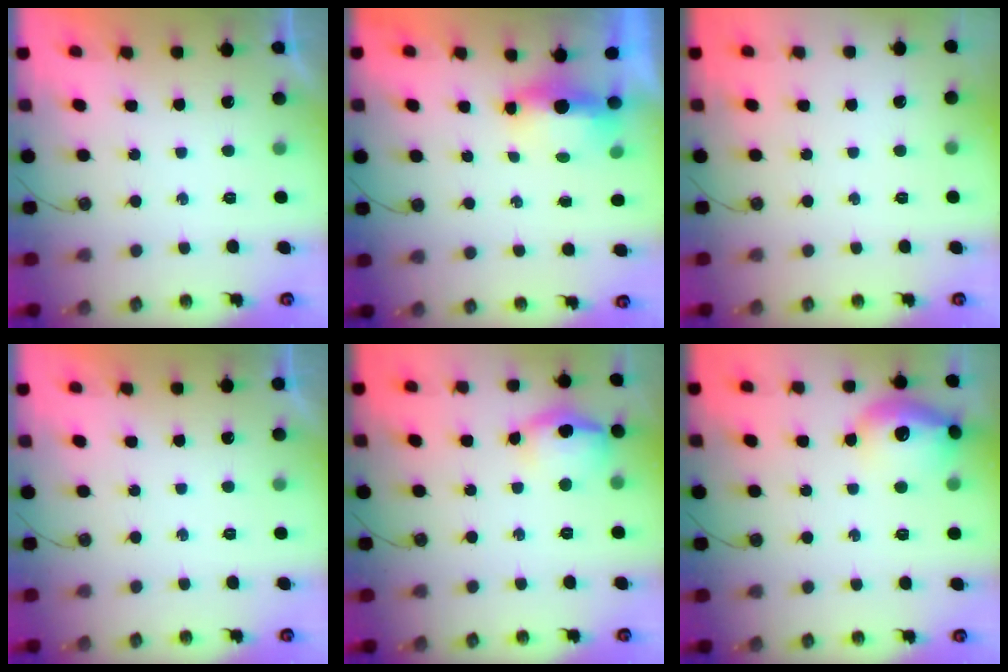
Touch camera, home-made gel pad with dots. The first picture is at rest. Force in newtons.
{"total": 5.1, "press": 5.0, "slide": 1.2}
{"total": 0.0}
{"total": 0.0}
{"total": 17.9, "press": 13.2, "slide": 12.0}
{"total": 14.3, "press": 14.2, "slide": 1.1}